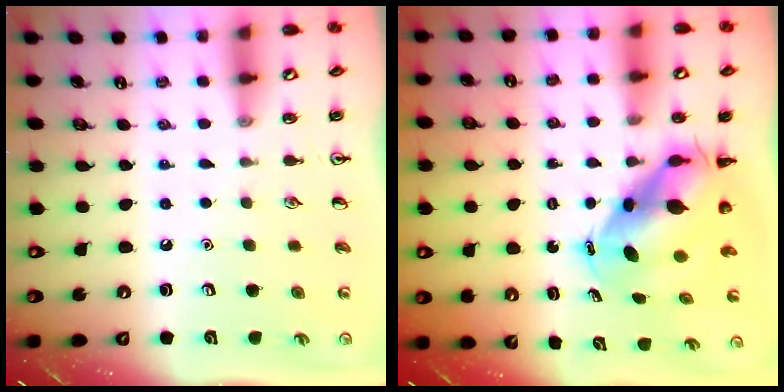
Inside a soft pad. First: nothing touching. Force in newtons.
{"total": 8.1, "press": 7.9, "slide": 1.9}